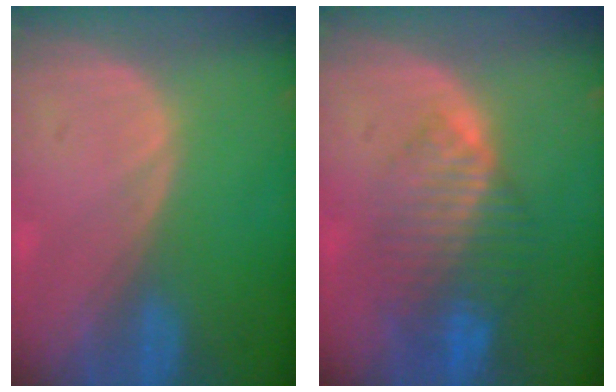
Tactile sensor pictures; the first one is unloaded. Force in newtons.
{"total": 8.4, "press": 7.2, "slide": 4.3}